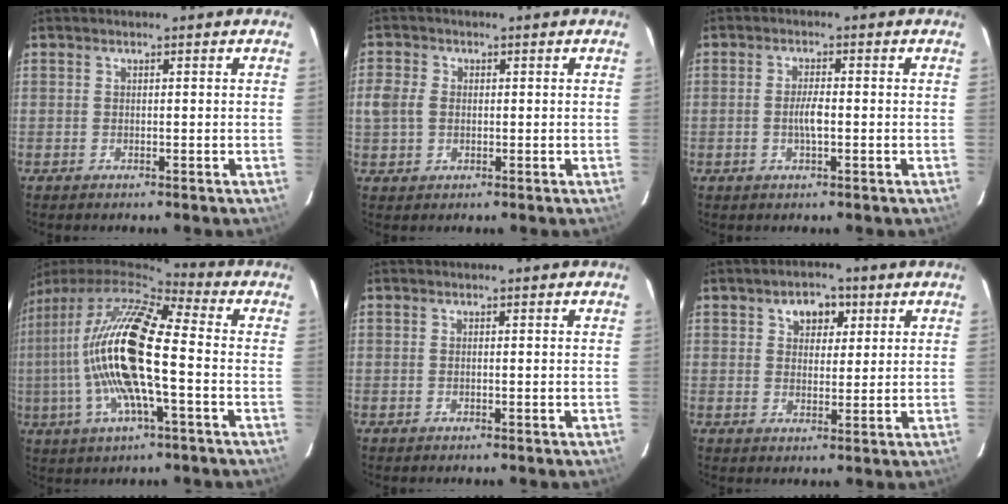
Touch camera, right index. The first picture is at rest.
{"total": 4.4, "force": [0.0, 3.5, 2.6], "torque": [-0.060, 0.007, -0.001]}
{"total": 3.0, "force": [-0.6, 0.7, 2.8], "torque": [-0.052, 0.000, -0.011]}
{"total": 18.7, "force": [-1.3, 3.9, 18.2], "torque": [-0.325, -0.007, -0.035]}
{"total": 0.0}
{"total": 5.3, "force": [2.5, 3.8, 2.8], "torque": [-0.038, 0.012, 0.041]}